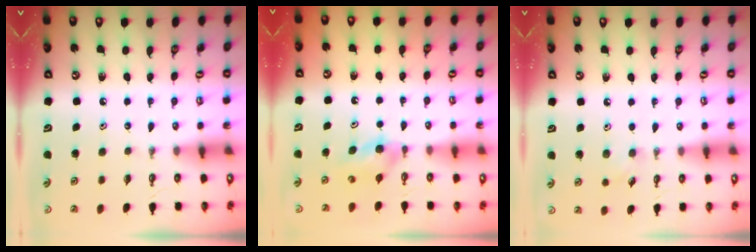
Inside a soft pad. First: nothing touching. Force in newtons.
{"total": 4.1, "press": 4.0, "slide": 0.9}
{"total": 5.2, "press": 5.0, "slide": 1.5}